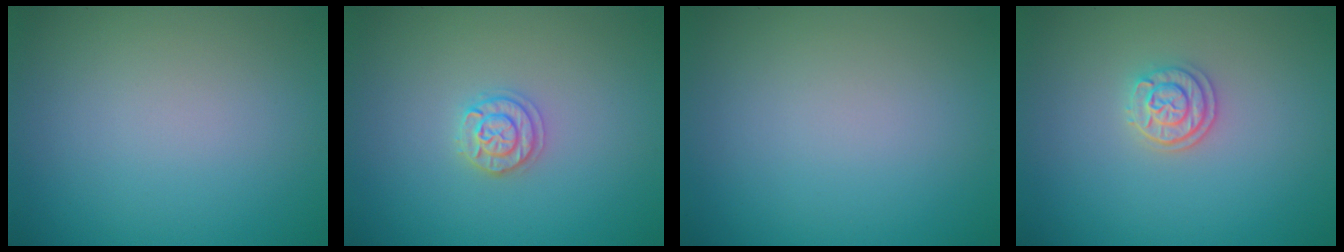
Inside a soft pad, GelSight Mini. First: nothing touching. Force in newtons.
{"total": 1.7, "press": 1.7, "slide": 0.2}
{"total": 0.0}
{"total": 2.2, "press": 2.1, "slide": 0.9}